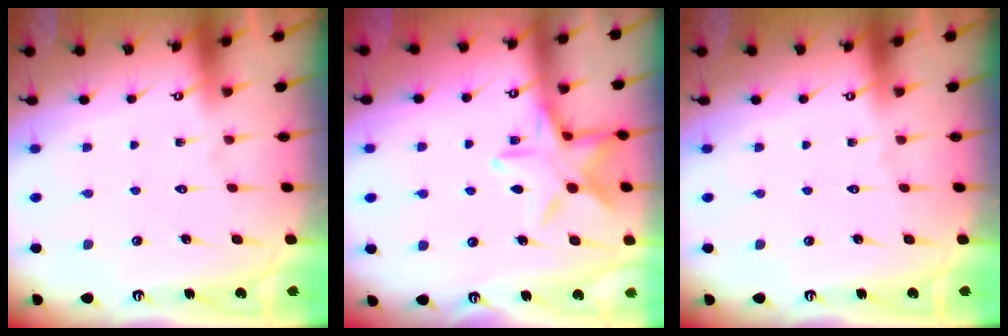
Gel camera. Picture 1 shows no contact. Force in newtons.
{"total": 13.6, "press": 13.6, "slide": 0.9}
{"total": 0.0}